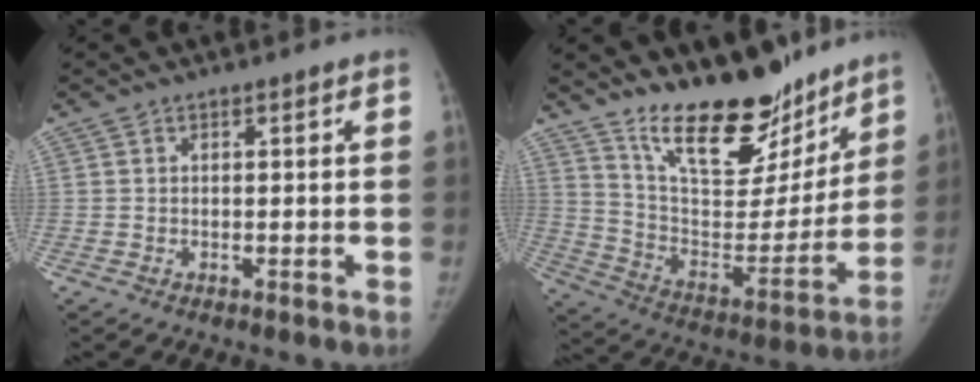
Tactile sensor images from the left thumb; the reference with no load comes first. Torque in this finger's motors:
{"motor_torque": [0.32, 0.20, 1.38, -1.39, 0.09]}